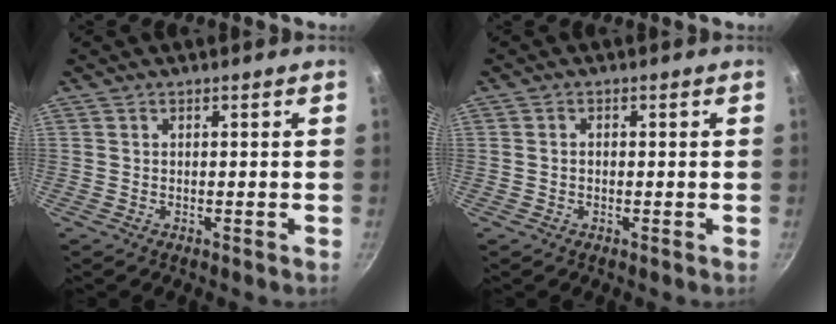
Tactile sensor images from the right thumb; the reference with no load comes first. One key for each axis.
{"total": 1.0, "fx": -0.2, "fy": 0.8, "fz": 0.6, "tx": -0.011, "ty": 0.005, "tz": -0.004}